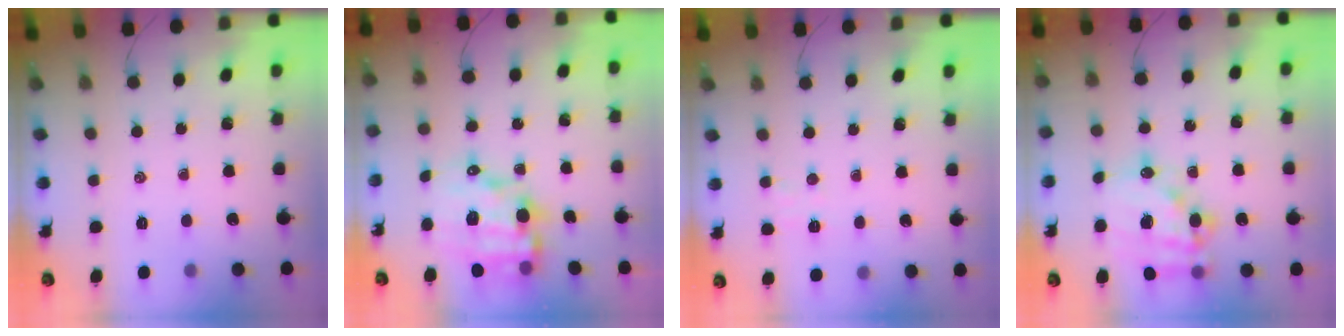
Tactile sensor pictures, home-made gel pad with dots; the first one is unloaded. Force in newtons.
{"total": 12.4, "press": 12.0, "slide": 3.2}
{"total": 4.6, "press": 4.5, "slide": 1.0}
{"total": 16.9, "press": 16.5, "slide": 3.5}